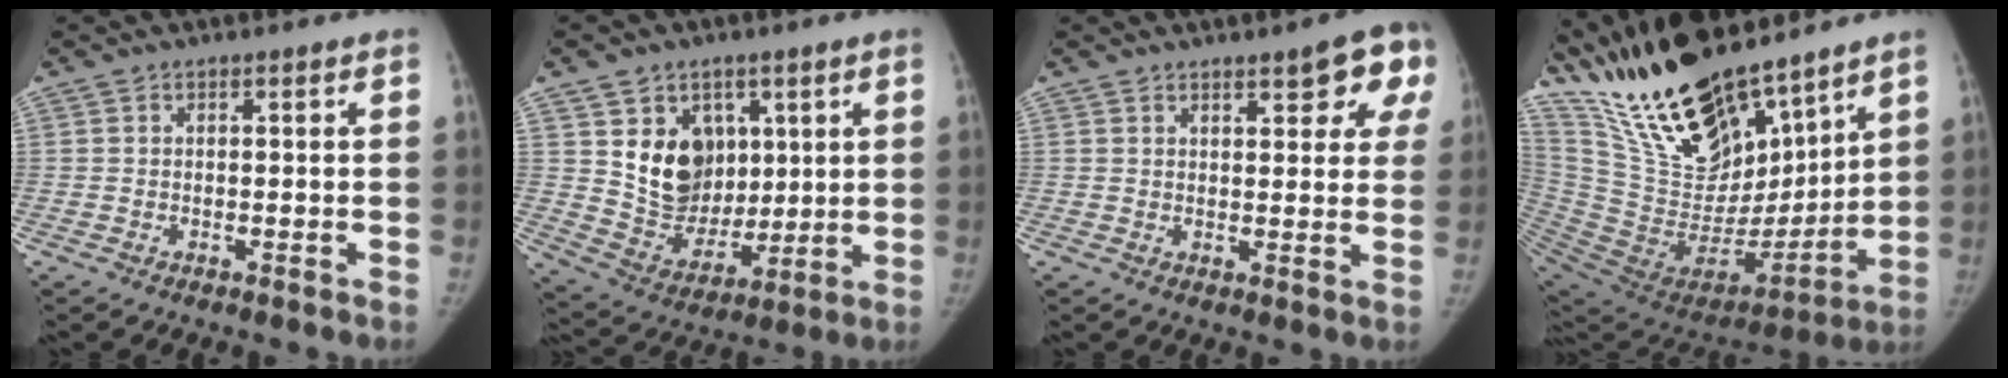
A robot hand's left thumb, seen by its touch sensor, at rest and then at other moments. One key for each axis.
{"total": 13.0, "fx": 4.5, "fy": 10.5, "fz": 6.3, "tx": -0.061, "ty": -0.030, "tz": 0.096}
{"total": 9.6, "fx": 4.9, "fy": 3.5, "fz": 7.6, "tx": -0.056, "ty": -0.016, "tz": 0.053}
{"total": 29.1, "fx": 22.5, "fy": 10.4, "fz": 15.1, "tx": -0.241, "ty": -0.096, "tz": 0.406}